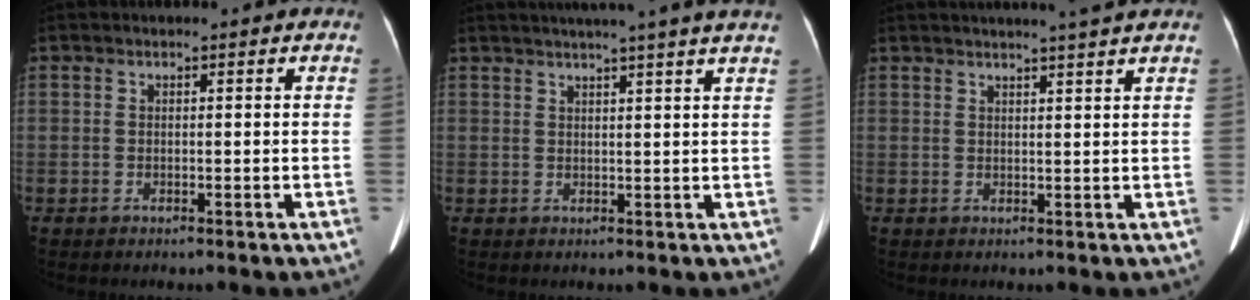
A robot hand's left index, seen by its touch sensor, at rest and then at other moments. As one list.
[{"total": 11.6, "force": [9.6, -1.3, 6.3], "torque": [-0.097, 0.005, 0.108]}, {"total": 6.4, "force": [5.6, -1.1, 3.0], "torque": [-0.038, 0.011, 0.062]}]